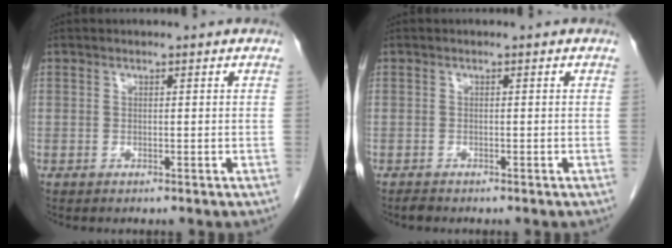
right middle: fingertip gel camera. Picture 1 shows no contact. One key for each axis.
{"total": 0.7, "fx": -0.7, "fy": 0.1, "fz": 0.2, "tx": -0.012, "ty": -0.003, "tz": -0.013}